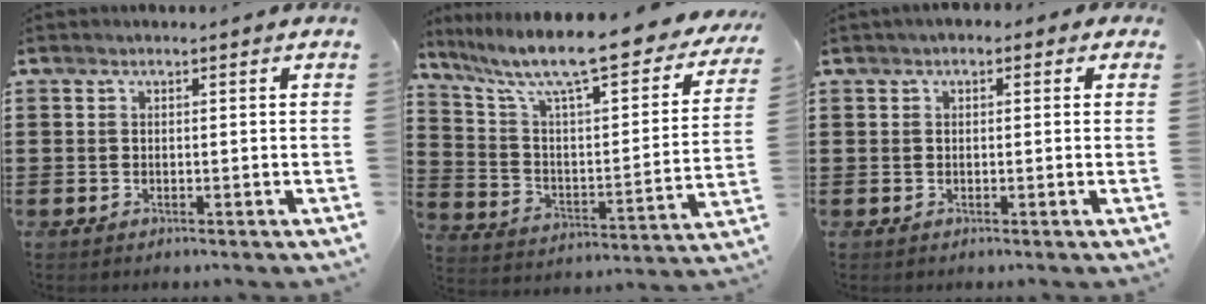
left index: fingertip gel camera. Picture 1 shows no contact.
{"total": 11.2, "force": [9.3, 1.0, 6.2], "torque": [-0.151, -0.070, 0.152]}
{"total": 1.3, "force": [0.1, 0.9, 0.9], "torque": [-0.019, 0.008, -0.001]}